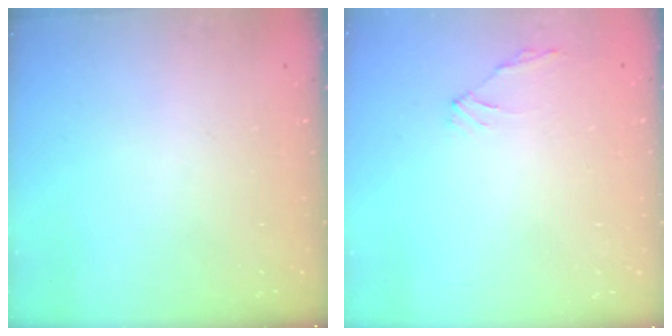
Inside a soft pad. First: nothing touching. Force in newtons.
{"total": 0.7, "press": 0.3, "slide": 0.6}